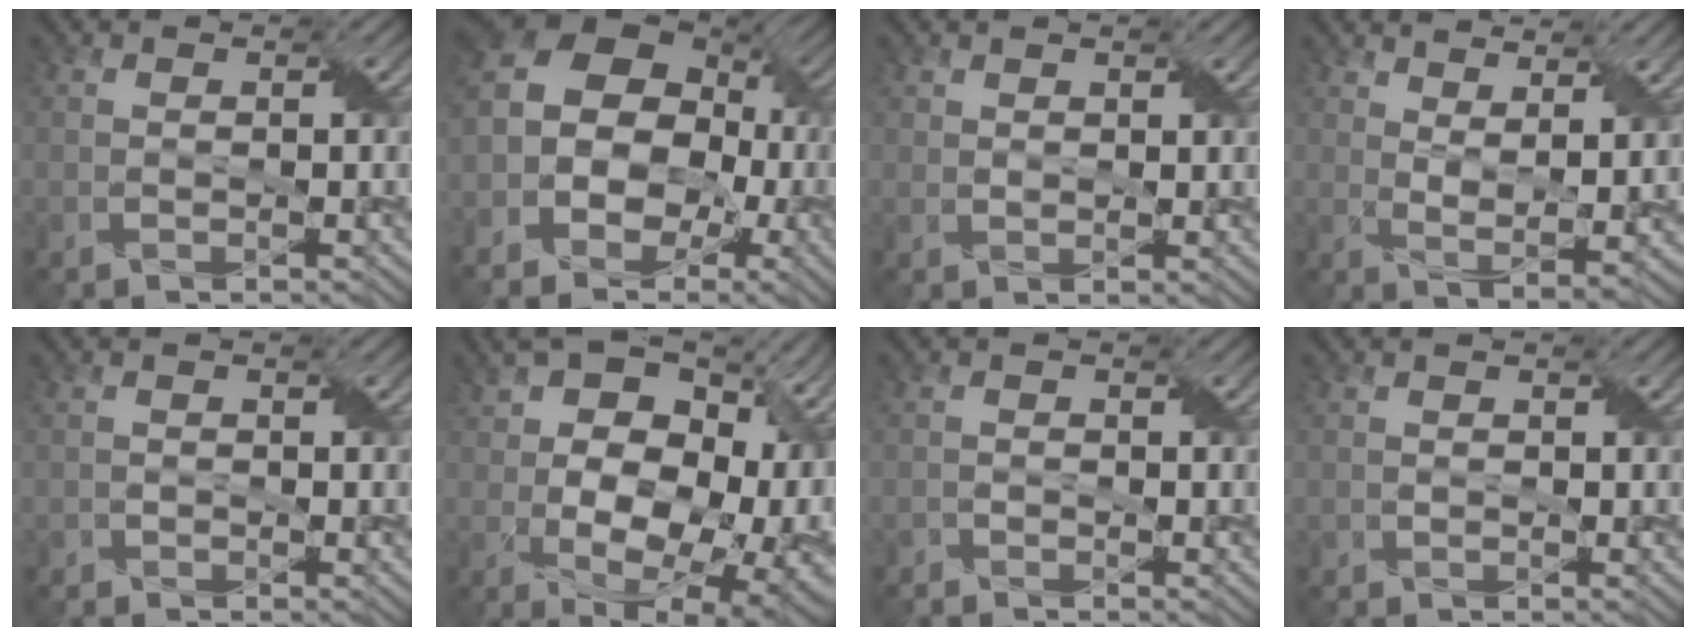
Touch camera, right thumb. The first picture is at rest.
{"total": 14.7, "force": [-2.4, 11.9, 8.2], "torque": [-0.174, -0.008, -0.060]}
{"total": 1.5, "force": [1.2, 0.8, 0.7], "torque": [-0.016, -0.001, 0.025]}
{"total": 6.3, "force": [4.3, 1.5, 4.3], "torque": [-0.083, -0.011, 0.081]}
{"total": 0.9, "force": [-0.3, 0.7, 0.3], "torque": [-0.005, -0.004, -0.005]}
{"total": 20.1, "force": [3.7, 12.7, 15.1], "torque": [-0.222, 0.014, 0.100]}
{"total": 1.0, "force": [-0.6, 0.7, 0.5], "torque": [-0.009, -0.002, -0.010]}
{"total": 0.9, "force": [0.2, 0.8, 0.5], "torque": [-0.011, -0.001, 0.006]}